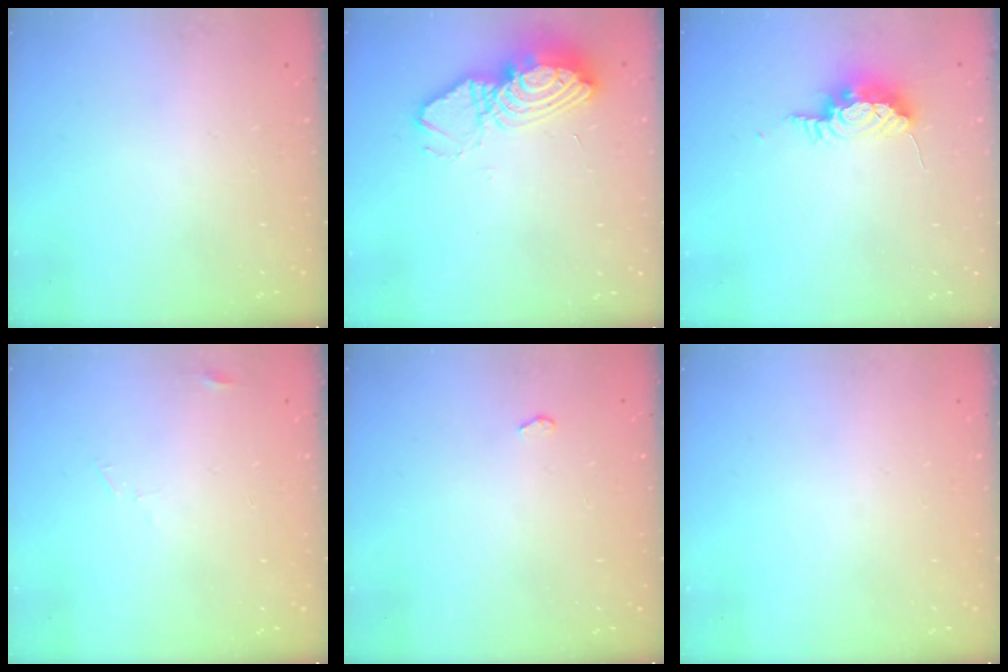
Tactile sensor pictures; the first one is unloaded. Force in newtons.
{"total": 13.0, "press": 13.0, "slide": 1.1}
{"total": 8.5, "press": 8.3, "slide": 1.9}
{"total": 2.8, "press": 2.8, "slide": 0.2}
{"total": 2.2, "press": 2.2, "slide": 0.3}
{"total": 0.0}